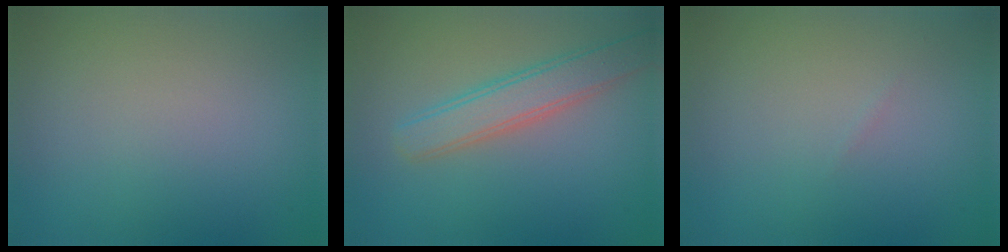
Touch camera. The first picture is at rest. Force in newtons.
{"total": 3.7, "press": 3.7, "slide": 0.2}
{"total": 0.0}